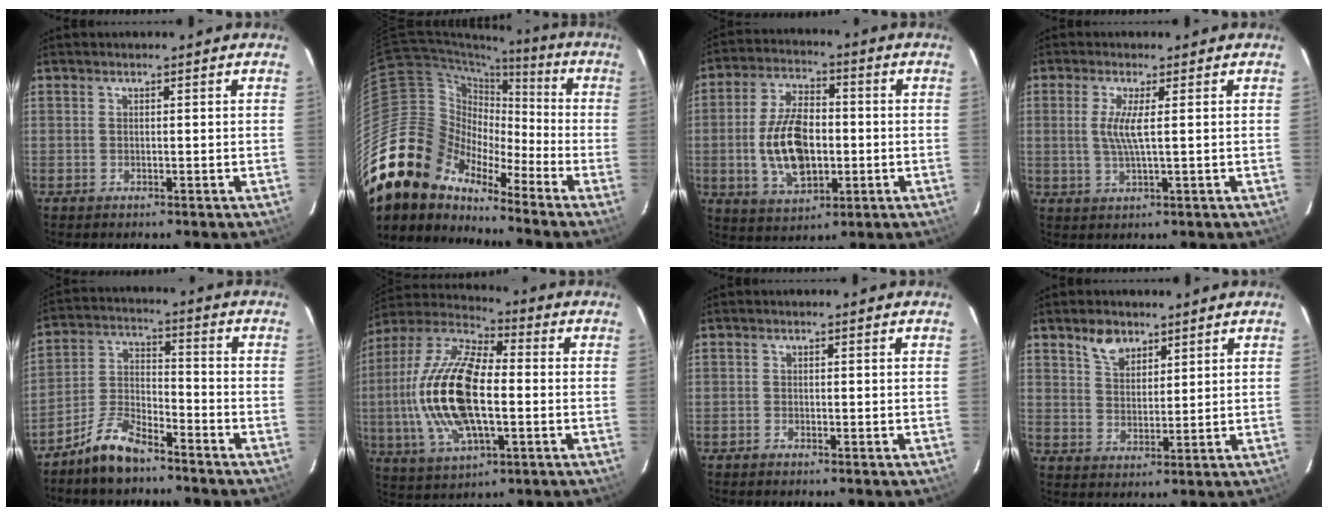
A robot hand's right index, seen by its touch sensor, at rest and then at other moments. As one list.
[{"total": 18.1, "force": [-14.0, 10.1, 5.6], "torque": [-0.117, 0.016, -0.266]}, {"total": 13.6, "force": [-1.7, 7.6, 11.2], "torque": [-0.219, 0.007, -0.022]}, {"total": 4.3, "force": [0.6, 0.1, 4.2], "torque": [-0.088, -0.005, 0.009]}, {"total": 9.0, "force": [-7.1, 3.0, 4.5], "torque": [-0.110, 0.020, -0.141]}, {"total": 20.7, "force": [-1.9, 9.2, 18.5], "torque": [-0.383, 0.003, -0.040]}, {"total": 0.6, "force": [-0.5, 0.2, 0.0], "torque": [-0.003, 0.001, -0.012]}, {"total": 5.3, "force": [3.7, 3.0, 2.3], "torque": [-0.034, 0.006, 0.069]}]